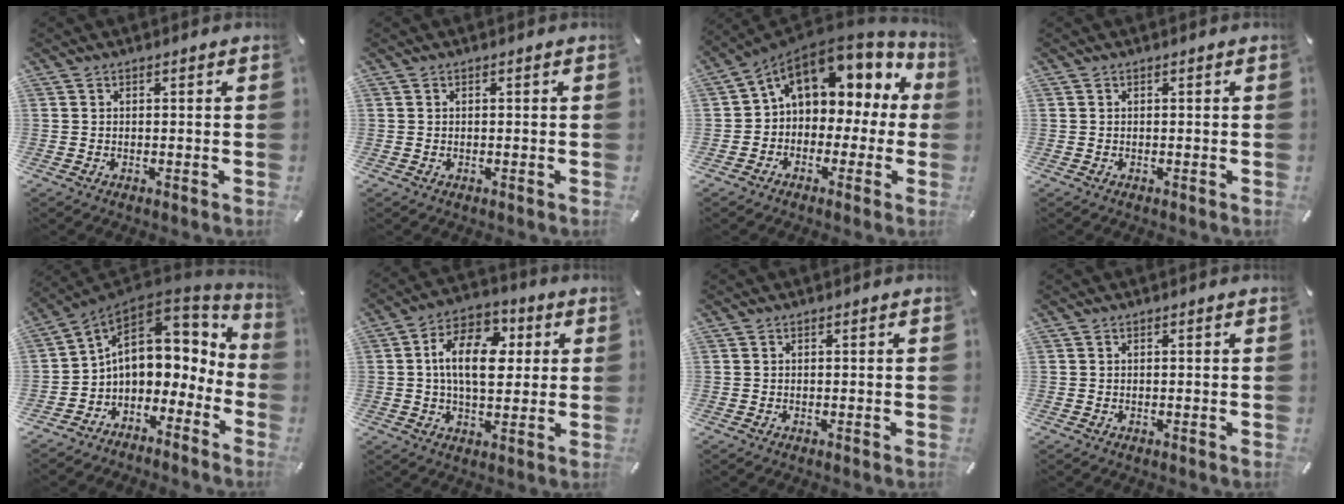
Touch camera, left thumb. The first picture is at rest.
{"total": 0.0}
{"total": 9.6, "force": [4.0, 7.4, 4.7], "torque": [-0.081, -0.026, 0.073]}
{"total": 0.0}
{"total": 10.3, "force": [2.0, 7.8, 6.4], "torque": [-0.104, -0.031, 0.035]}
{"total": 13.8, "force": [2.1, 8.5, 10.6], "torque": [-0.189, 0.006, 0.033]}
{"total": 0.0}
{"total": 0.0}